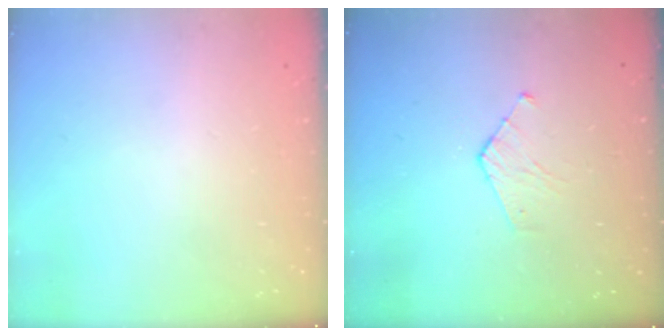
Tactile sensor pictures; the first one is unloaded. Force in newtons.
{"total": 2.8, "press": 2.8, "slide": 0.3}